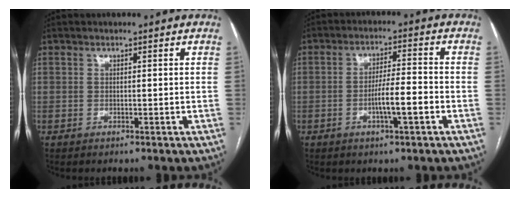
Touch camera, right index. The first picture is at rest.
{"total": 5.8, "force": [-2.0, 0.5, 5.4], "torque": [-0.095, 0.004, -0.033]}